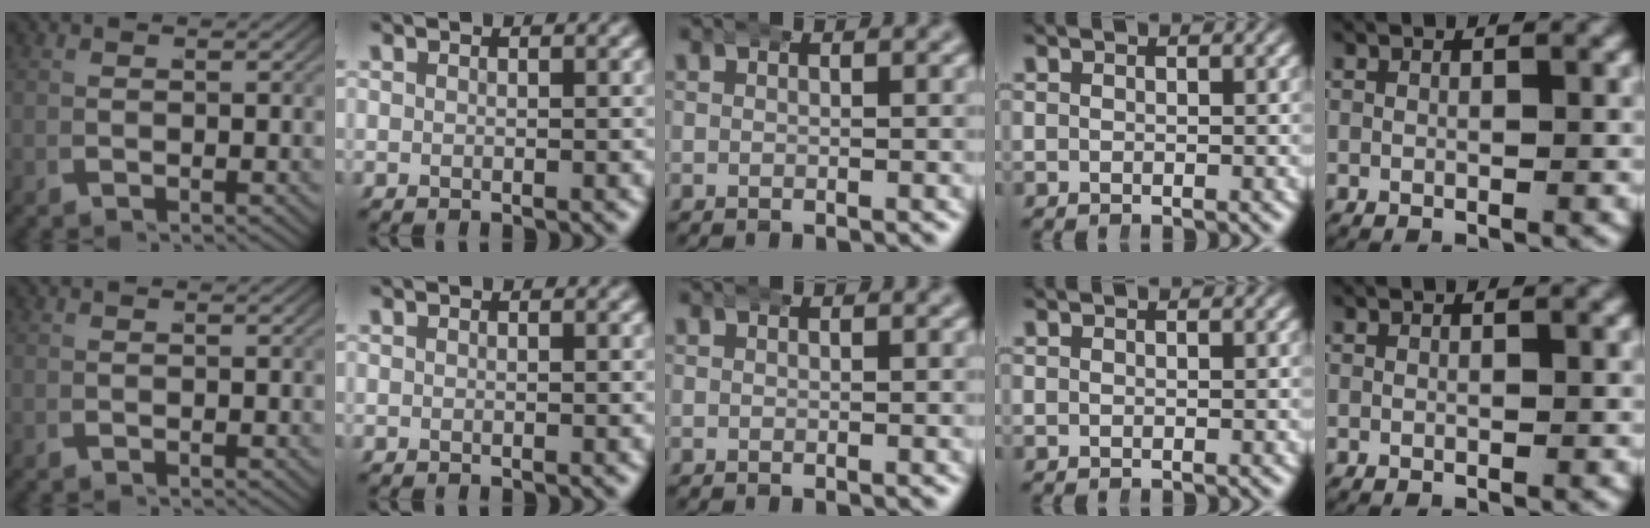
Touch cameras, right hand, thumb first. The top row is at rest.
{}